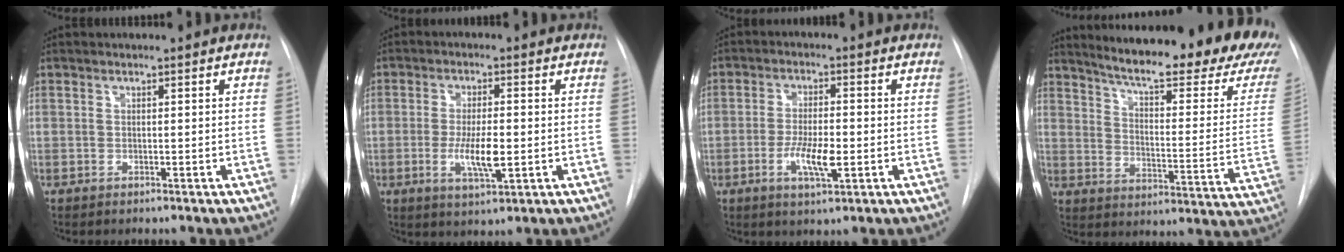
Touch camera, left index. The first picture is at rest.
{"total": 6.4, "force": [-1.0, 1.5, 6.1], "torque": [-0.116, -0.010, -0.017]}
{"total": 6.2, "force": [-1.7, 1.6, 5.8], "torque": [-0.109, -0.006, -0.028]}
{"total": 25.8, "force": [22.1, 2.7, 13.1], "torque": [-0.192, -0.088, 0.272]}